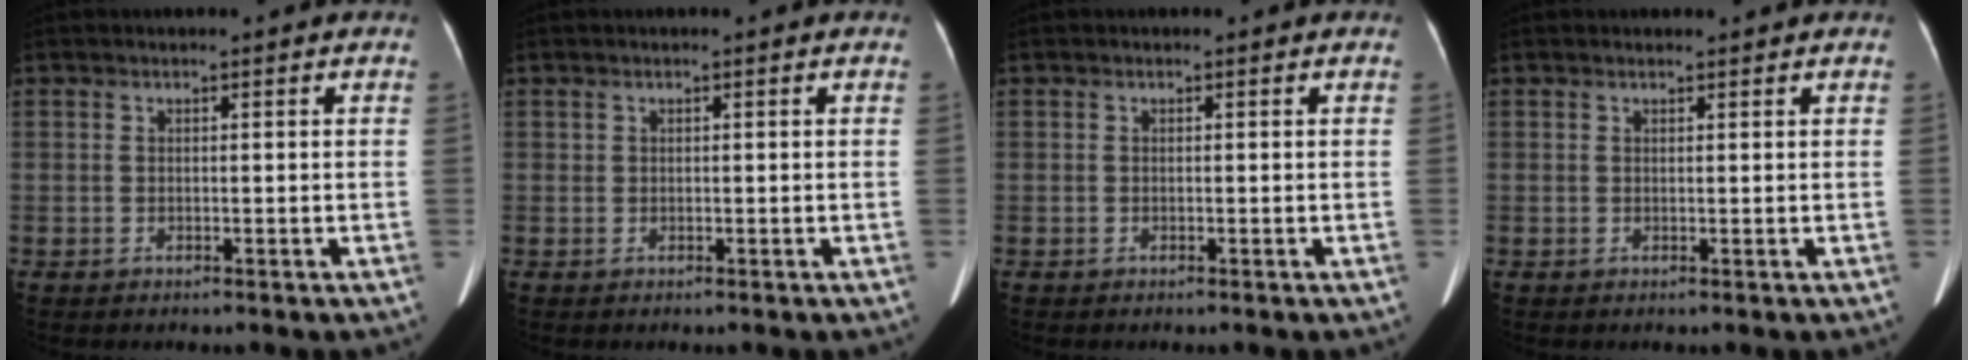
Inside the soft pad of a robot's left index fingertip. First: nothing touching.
{"total": 0.0}
{"total": 0.0}
{"total": 1.2, "force": [1.2, 0.2, 0.2], "torque": [-0.009, 0.007, 0.019]}